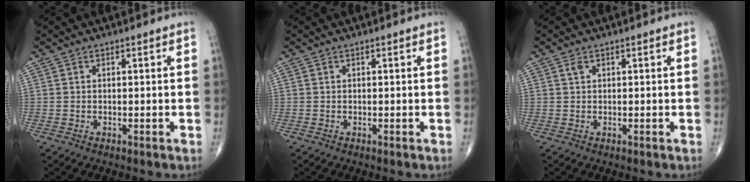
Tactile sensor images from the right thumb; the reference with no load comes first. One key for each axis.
{"total": 0.0}
{"total": 1.0, "fx": 0.5, "fy": 0.5, "fz": 0.7, "tx": -0.015, "ty": 0.005, "tz": 0.010}